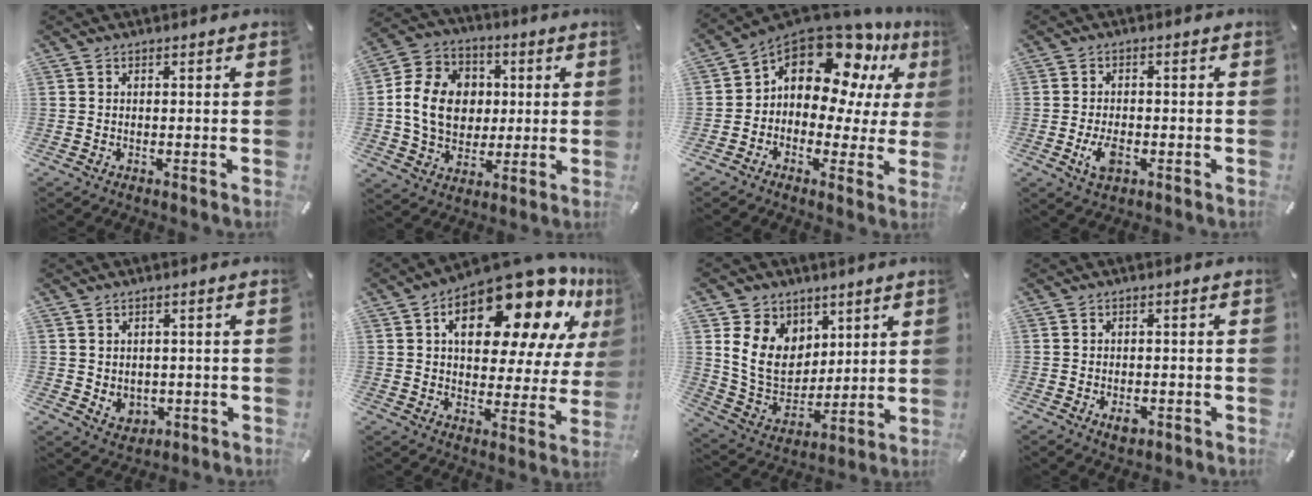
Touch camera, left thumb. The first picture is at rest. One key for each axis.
{"total": 14.6, "fx": 0.8, "fy": 12.2, "fz": 7.9, "tx": -0.158, "ty": 0.018, "tz": 0.016}
{"total": 14.5, "fx": 8.7, "fy": 8.5, "fz": 7.8, "tx": -0.137, "ty": -0.062, "tz": 0.154}
{"total": 4.7, "fx": -1.6, "fy": 2.6, "fz": 3.5, "tx": -0.086, "ty": -0.001, "tz": -0.032}
{"total": 3.7, "fx": 0.6, "fy": 3.6, "fz": 0.9, "tx": -0.013, "ty": -0.006, "tz": 0.009}
{"total": 21.7, "fx": 12.8, "fy": 10.4, "fz": 14.2, "tx": -0.196, "ty": -0.088, "tz": 0.208}
{"total": 13.2, "fx": 4.7, "fy": 11.0, "fz": 5.6, "tx": -0.125, "ty": -0.025, "tz": 0.096}
{"total": 2.8, "fx": -1.1, "fy": 1.8, "fz": 1.8, "tx": -0.031, "ty": 0.005, "tz": -0.018}